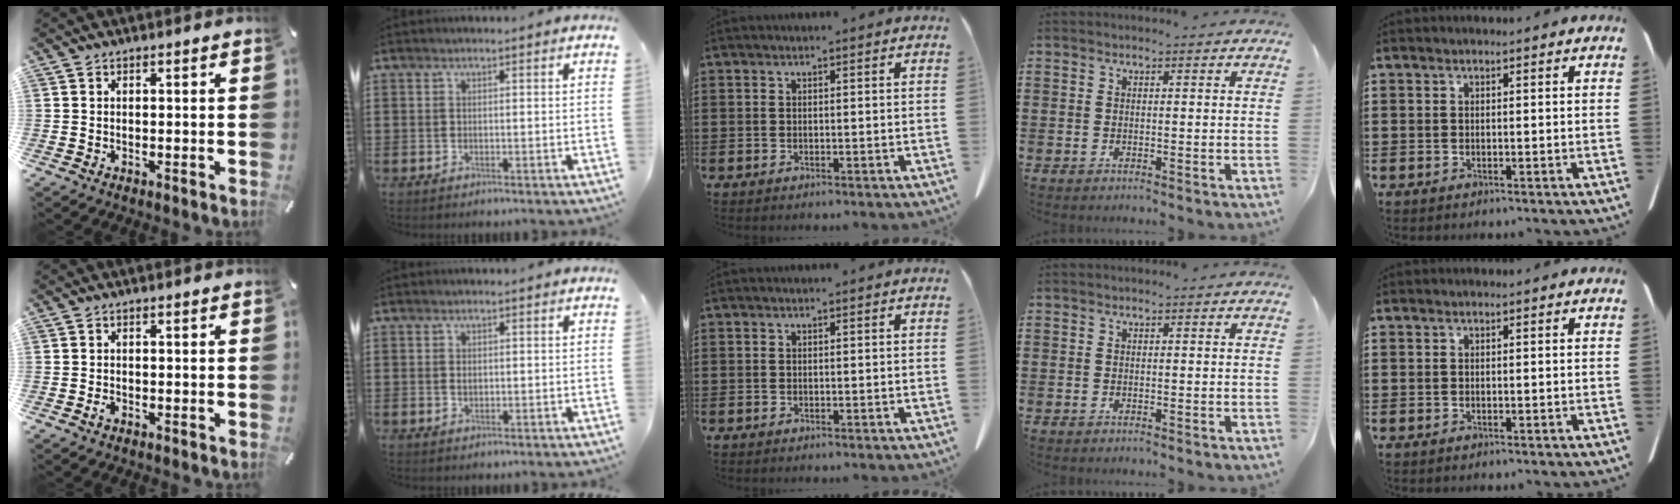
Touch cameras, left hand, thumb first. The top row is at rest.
{"thumb": {"total": 1.3, "force": [-0.7, 0.7, 0.8], "torque": [-0.016, 0.003, -0.014]}, "index": {"total": 0.9, "force": [0.2, 0.5, 0.7], "torque": [-0.016, 0.002, 0.004]}}